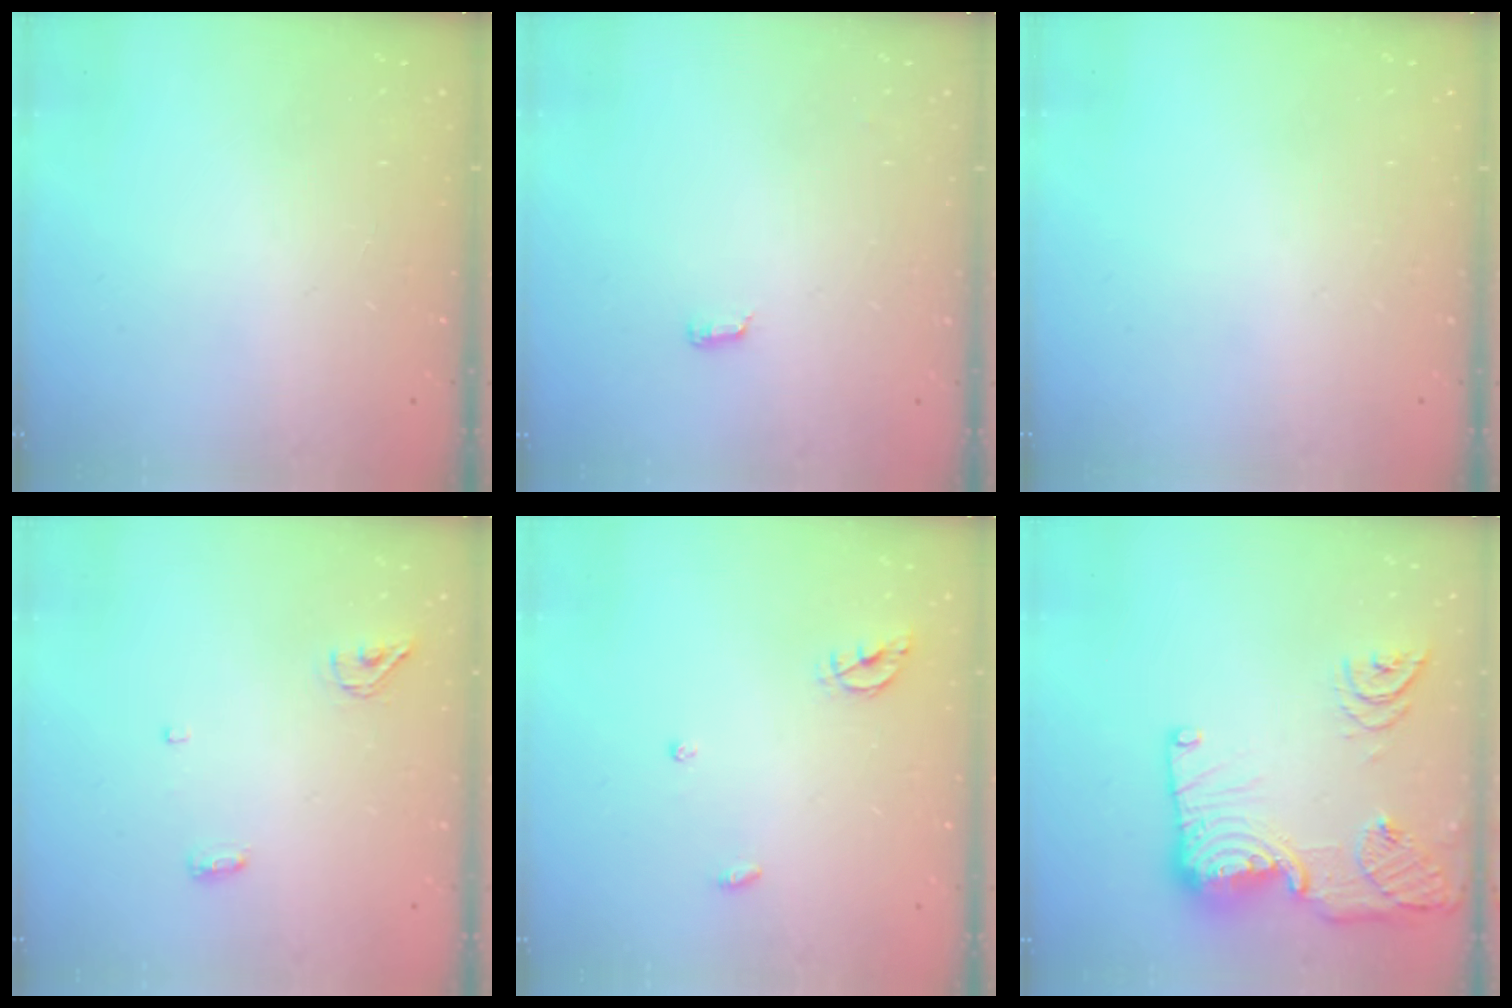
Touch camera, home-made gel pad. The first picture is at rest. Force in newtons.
{"total": 6.4, "press": 3.8, "slide": 5.1}
{"total": 0.0}
{"total": 6.3, "press": 5.0, "slide": 3.9}
{"total": 5.5, "press": 5.5, "slide": 0.2}
{"total": 19.0, "press": 19.0, "slide": 1.5}